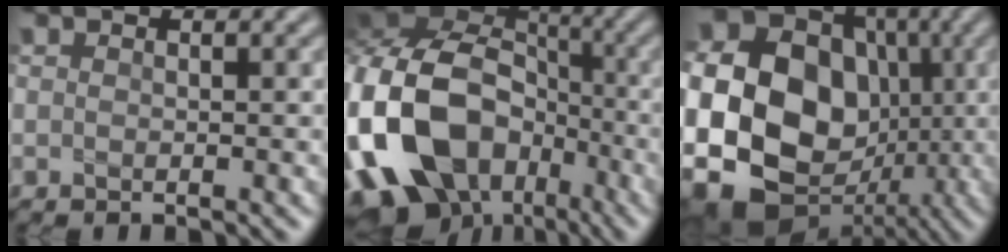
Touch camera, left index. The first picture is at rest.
{"total": 19.0, "force": [-5.5, 14.7, 10.6], "torque": [-0.230, -0.025, -0.098]}
{"total": 25.8, "force": [-0.9, 23.0, 11.6], "torque": [-0.271, 0.021, -0.059]}